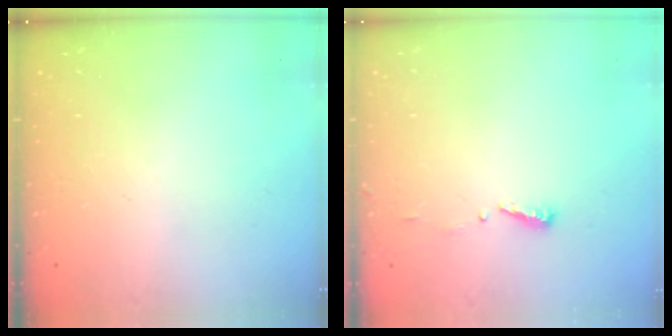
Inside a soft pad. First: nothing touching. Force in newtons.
{"total": 4.4, "press": 4.4, "slide": 0.3}